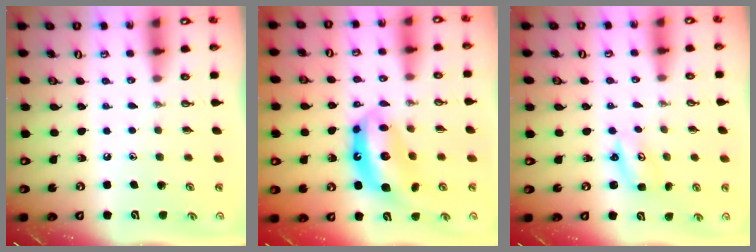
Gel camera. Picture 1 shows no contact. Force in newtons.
{"total": 12.6, "press": 12.6, "slide": 0.9}
{"total": 2.6, "press": 2.6, "slide": 0.2}